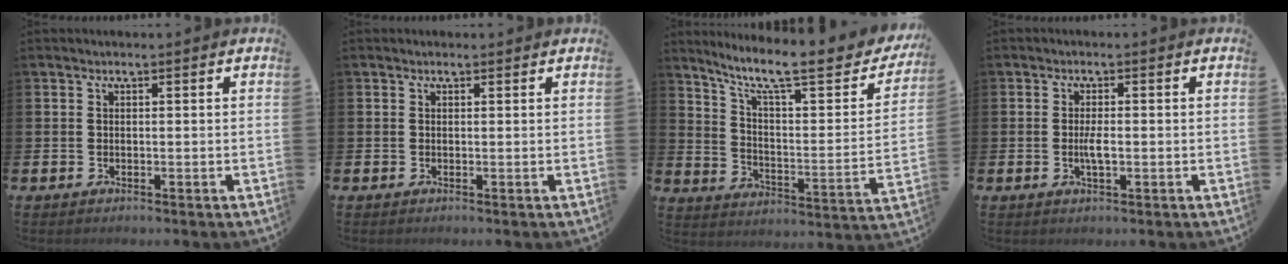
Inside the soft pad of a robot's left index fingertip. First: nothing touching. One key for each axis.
{"total": 0.0}
{"total": 10.9, "fx": 8.1, "fy": 2.7, "fz": 6.8, "tx": -0.131, "ty": -0.058, "tz": 0.124}
{"total": 2.2, "fx": -0.2, "fy": 0.6, "fz": 2.1, "tx": -0.033, "ty": -0.003, "tz": -0.006}